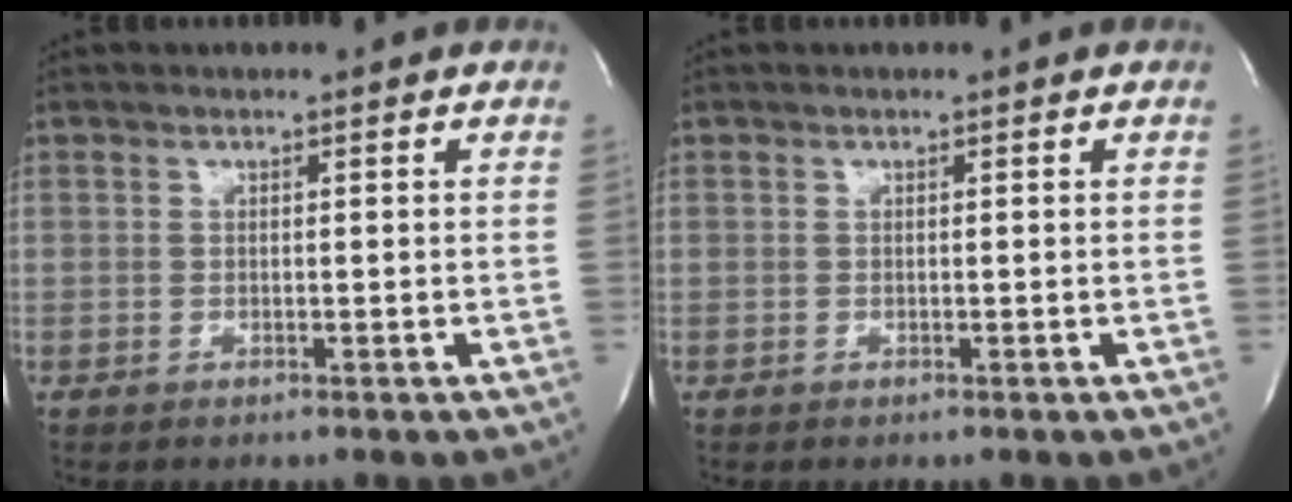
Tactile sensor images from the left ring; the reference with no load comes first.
{"total": 0.0}